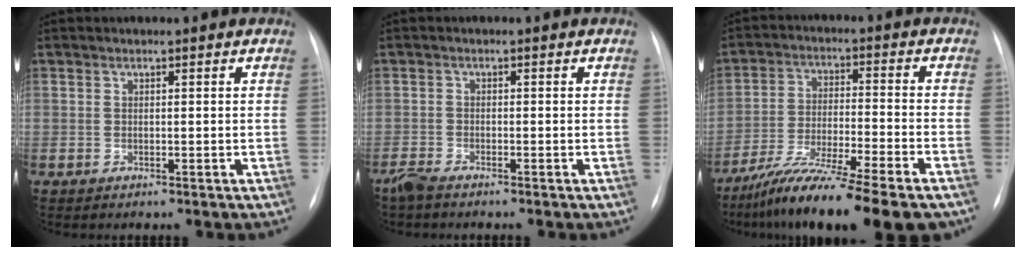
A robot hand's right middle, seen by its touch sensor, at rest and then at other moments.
{"total": 2.2, "force": [-2.0, 0.3, 0.9], "torque": [-0.027, -0.006, -0.039]}
{"total": 17.3, "force": [-13.3, 1.2, 10.9], "torque": [-0.175, -0.029, -0.220]}